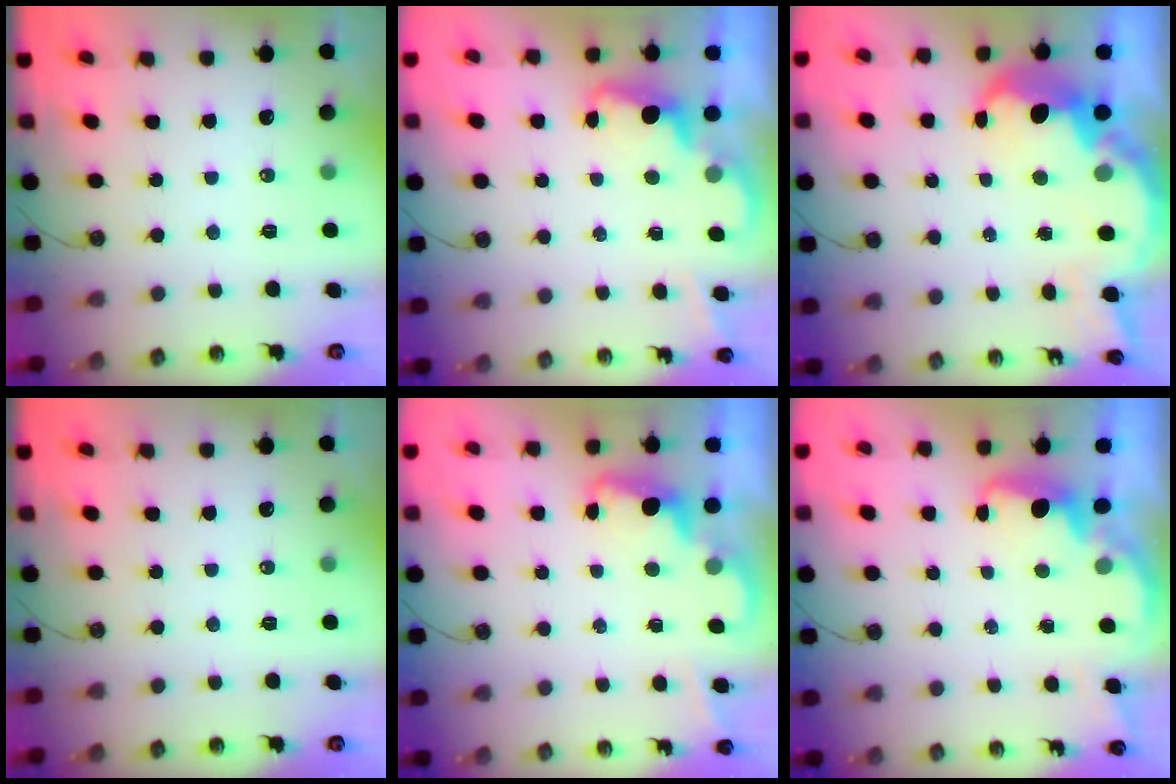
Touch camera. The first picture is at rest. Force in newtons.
{"total": 2.0, "press": 1.9, "slide": 0.5}
{"total": 10.0, "press": 10.0, "slide": 0.6}
{"total": 0.0}
{"total": 2.4, "press": 2.4, "slide": 0.5}
{"total": 1.9, "press": 1.8, "slide": 0.7}